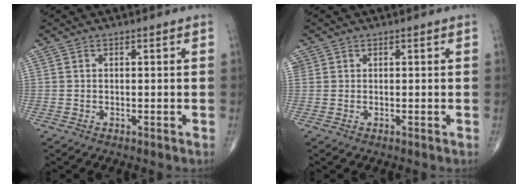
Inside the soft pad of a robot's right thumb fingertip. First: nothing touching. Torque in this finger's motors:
{"motor_torque": [-0.06, -0.05, 0.26, 0.20, 0.00]}